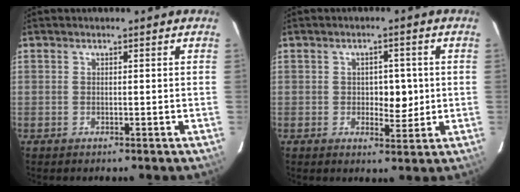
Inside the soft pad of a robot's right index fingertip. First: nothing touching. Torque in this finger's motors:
{"motor_torque": [0.09, 0.25, 0.02, 0.01]}